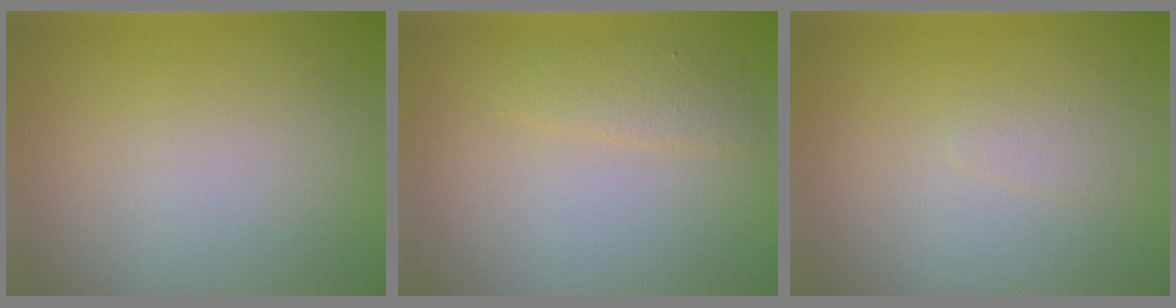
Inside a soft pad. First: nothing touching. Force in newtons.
{"total": 1.6, "press": 1.6, "slide": 0.1}
{"total": 0.7, "press": 0.7, "slide": 0.0}